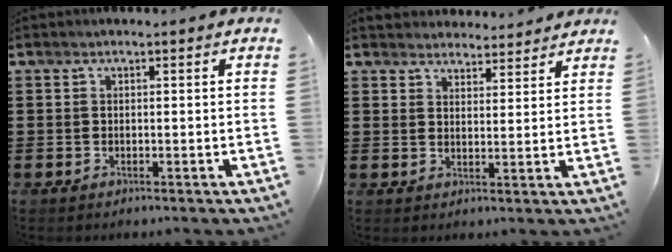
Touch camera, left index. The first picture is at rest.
{"total": 3.5, "force": [3.5, 0.7, -0.1], "torque": [-0.009, -0.011, 0.066]}